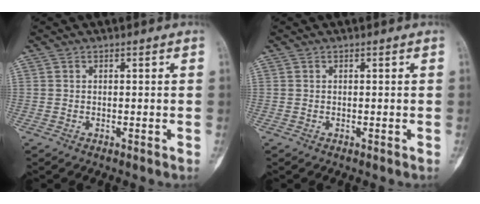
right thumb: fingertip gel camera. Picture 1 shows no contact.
{"total": 0.0}